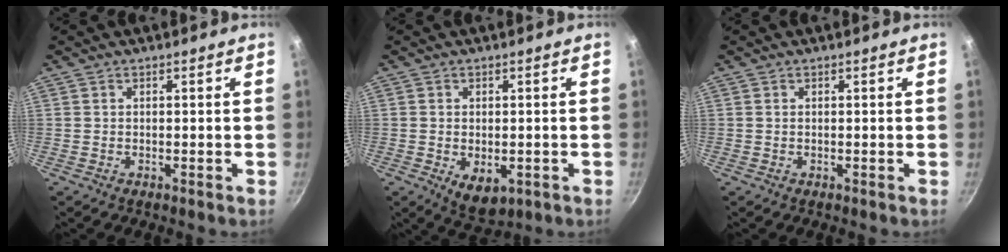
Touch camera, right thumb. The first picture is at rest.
{"total": 6.2, "force": [-1.5, 3.8, 4.7], "torque": [-0.061, -0.010, -0.011]}
{"total": 0.0}